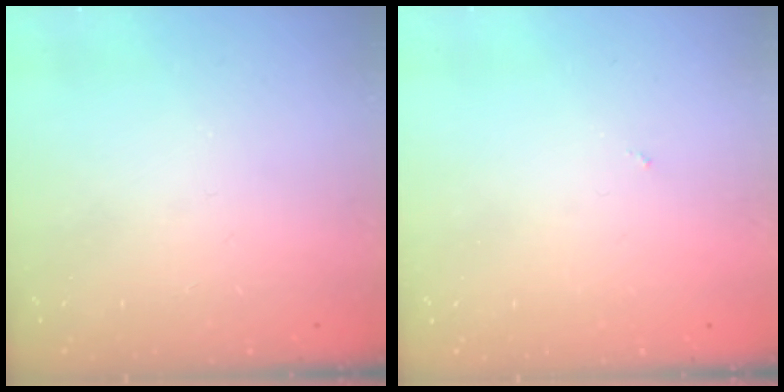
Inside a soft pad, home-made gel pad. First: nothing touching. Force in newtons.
{"total": 0.0}